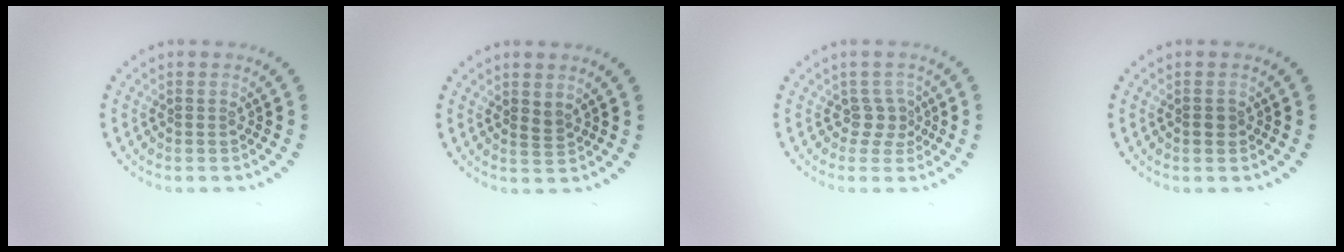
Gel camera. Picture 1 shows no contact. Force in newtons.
{"total": 0.9, "press": 0.7, "slide": 0.6}
{"total": 1.7, "press": 1.1, "slide": 1.3}
{"total": 0.9, "press": 0.8, "slide": 0.3}